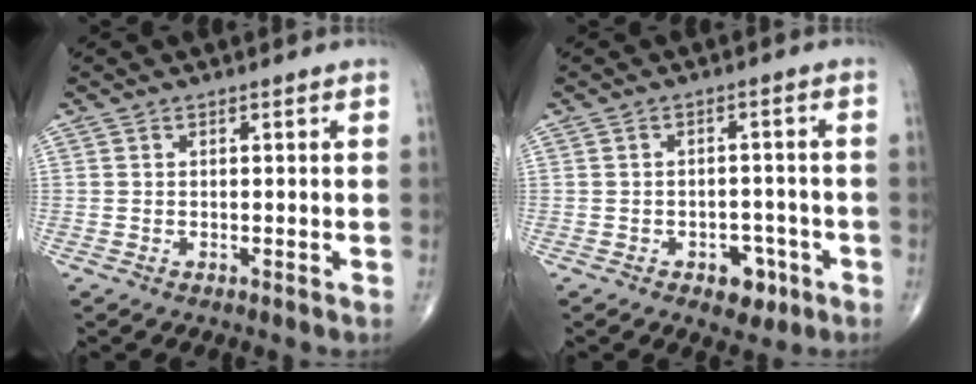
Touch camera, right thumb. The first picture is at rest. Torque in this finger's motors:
{"motor_torque": [2.97, 2.03, 0.32, -0.60, -0.01]}